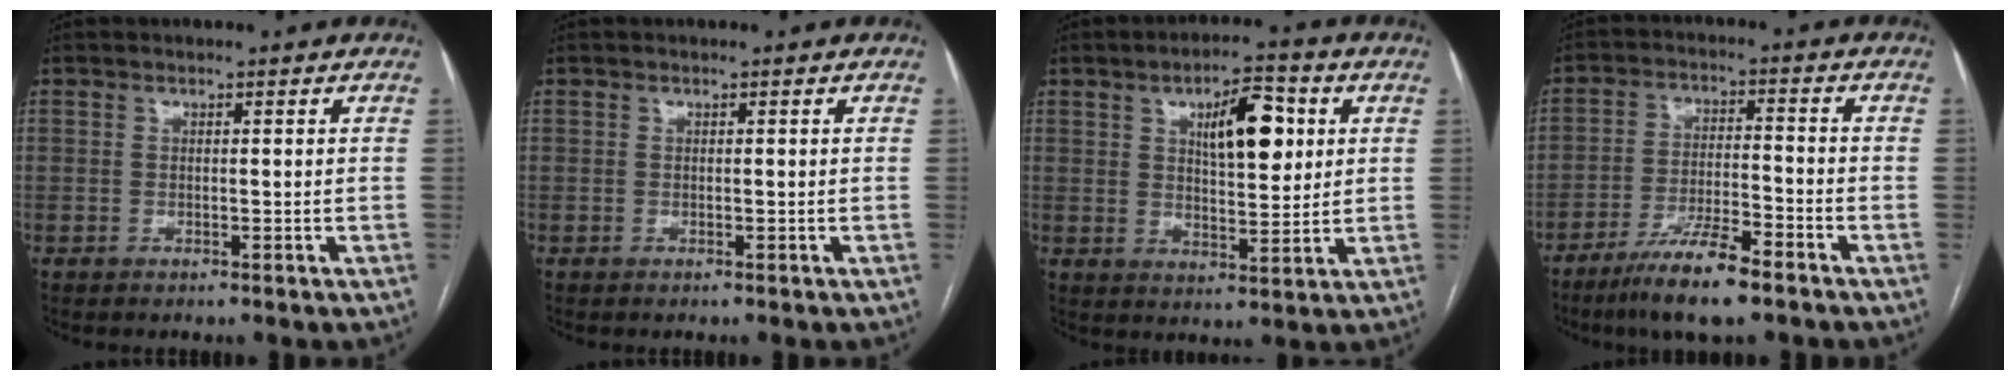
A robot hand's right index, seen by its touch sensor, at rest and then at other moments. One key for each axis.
{"total": 0.0}
{"total": 9.8, "fx": 3.3, "fy": 3.3, "fz": 8.7, "tx": -0.132, "ty": 0.012, "tz": 0.055}
{"total": 9.7, "fx": -6.8, "fy": 1.2, "fz": 6.8, "tx": -0.126, "ty": -0.017, "tz": -0.121}